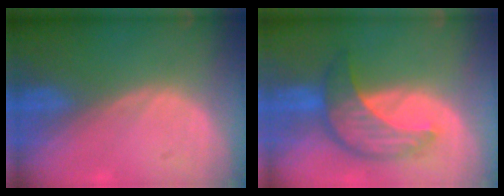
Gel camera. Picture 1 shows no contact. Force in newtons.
{"total": 7.9, "press": 7.6, "slide": 2.2}